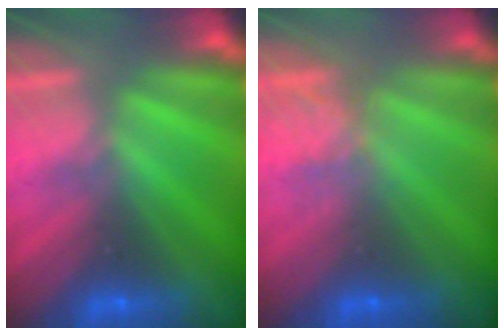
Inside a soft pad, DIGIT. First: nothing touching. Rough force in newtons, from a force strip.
{"total": 1.8}